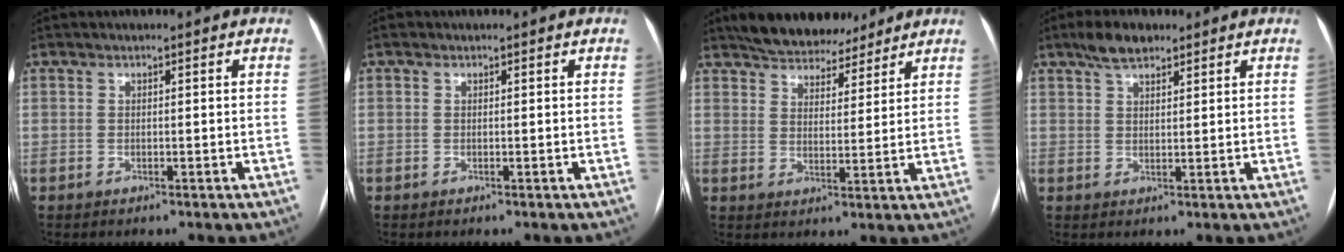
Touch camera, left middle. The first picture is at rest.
{"total": 0.0}
{"total": 12.0, "force": [10.5, 4.2, 4.0], "torque": [-0.050, 0.016, 0.156]}
{"total": 4.6, "force": [3.4, 1.8, 2.4], "torque": [-0.050, 0.013, 0.062]}